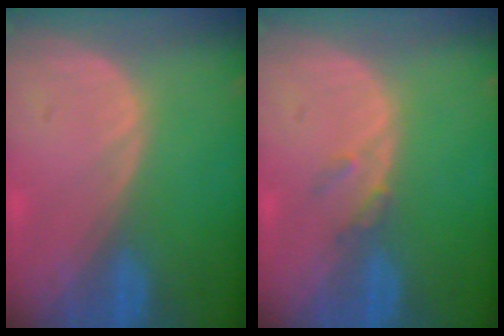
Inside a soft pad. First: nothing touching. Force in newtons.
{"total": 1.6, "press": 1.6, "slide": 0.2}